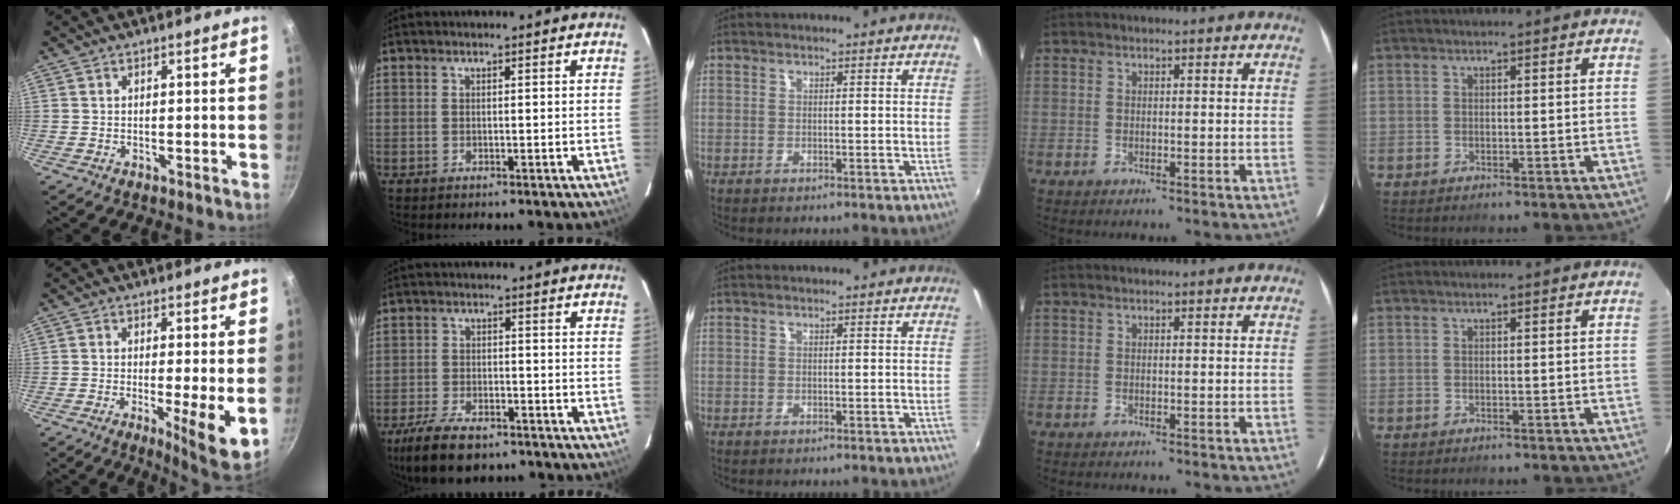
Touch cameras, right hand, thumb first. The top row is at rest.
{"thumb": {"total": 9.2, "force": [-1.5, 1.3, 9.0], "torque": [-0.131, -0.015, -0.018]}, "index": {"total": 11.1, "force": [-8.2, 4.6, 5.9], "torque": [-0.146, -0.020, -0.142]}}